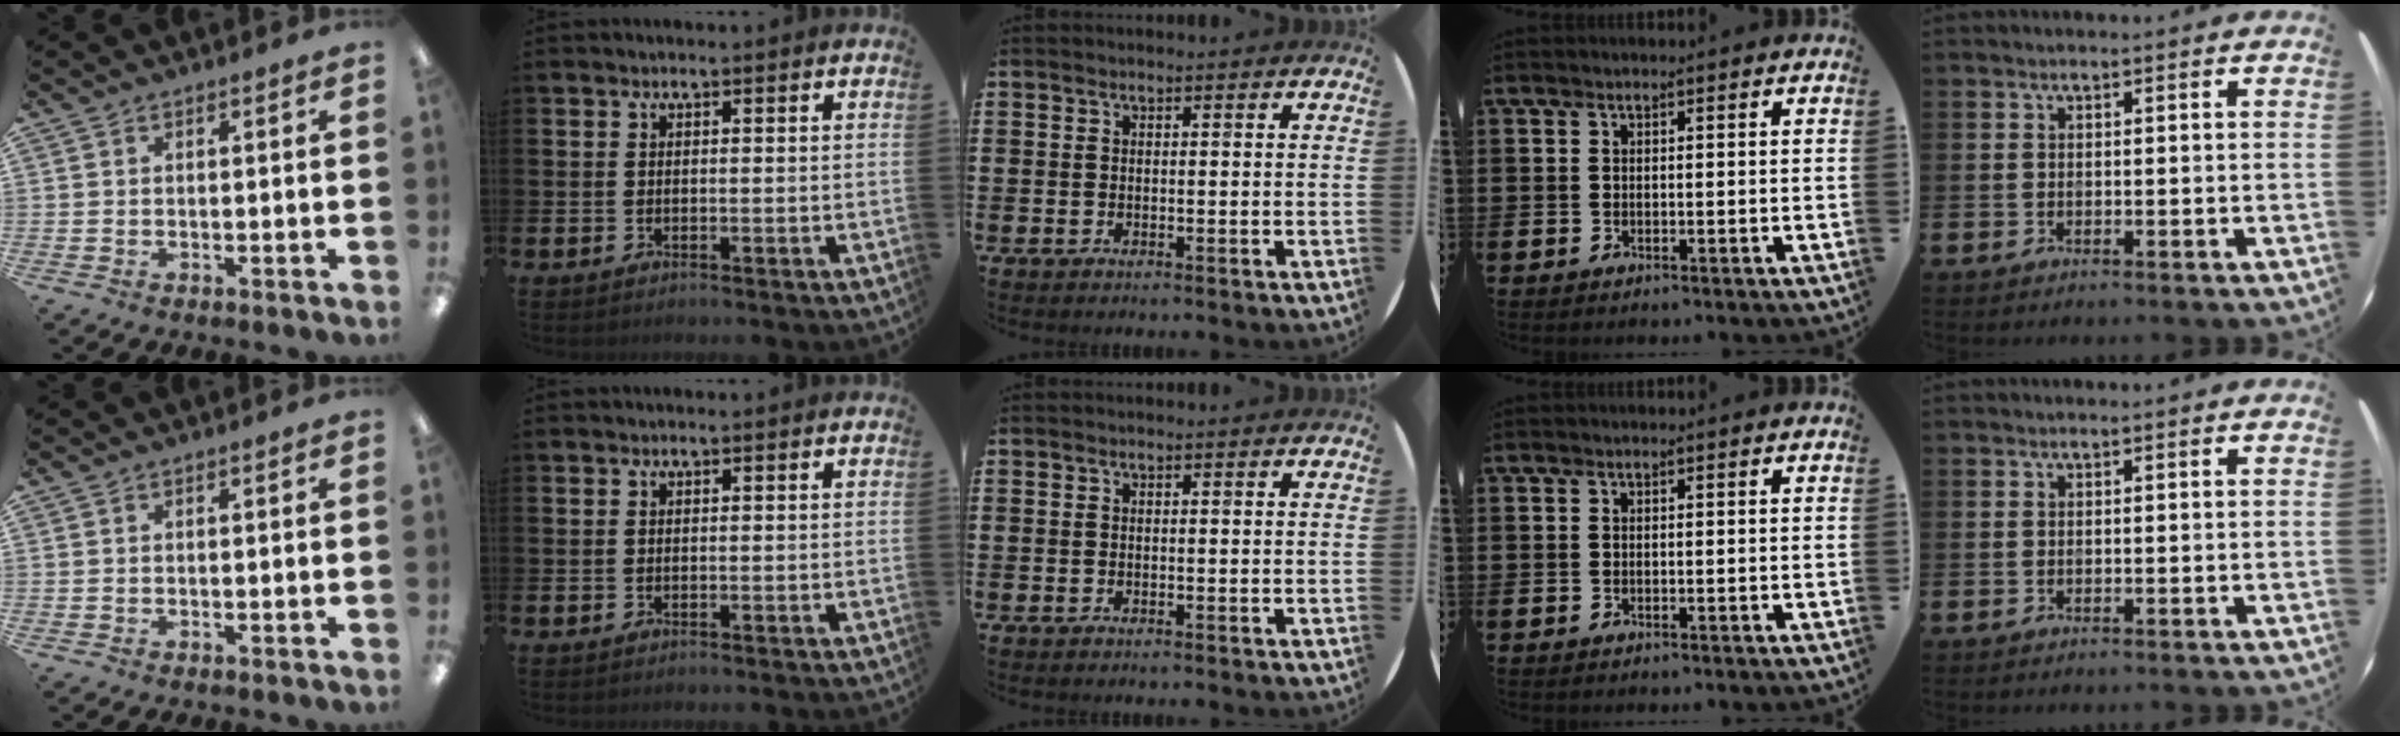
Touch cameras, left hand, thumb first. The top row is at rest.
{}